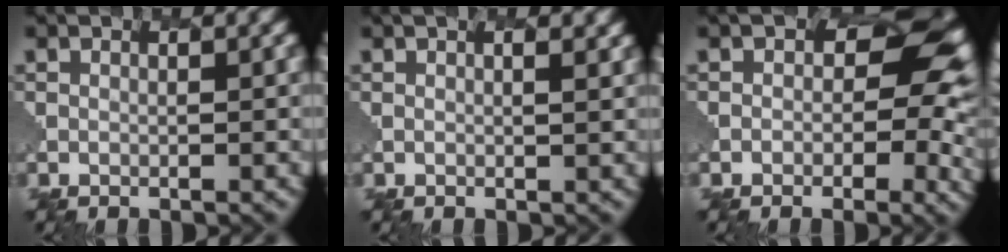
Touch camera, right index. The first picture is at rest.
{"total": 1.1, "force": [1.0, -0.1, 0.2], "torque": [0.006, 0.018, -0.006]}
{"total": 5.3, "force": [0.9, 4.2, 3.1], "torque": [-0.037, 0.003, -0.011]}